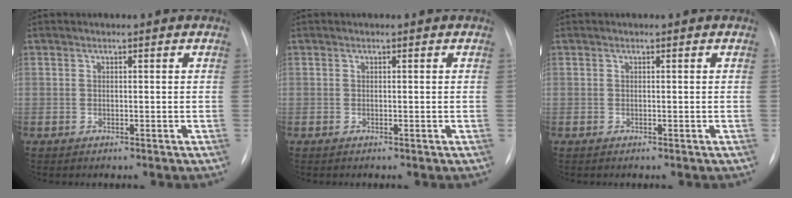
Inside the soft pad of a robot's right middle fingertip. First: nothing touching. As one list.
[{"total": 0.0}, {"total": 0.0}]